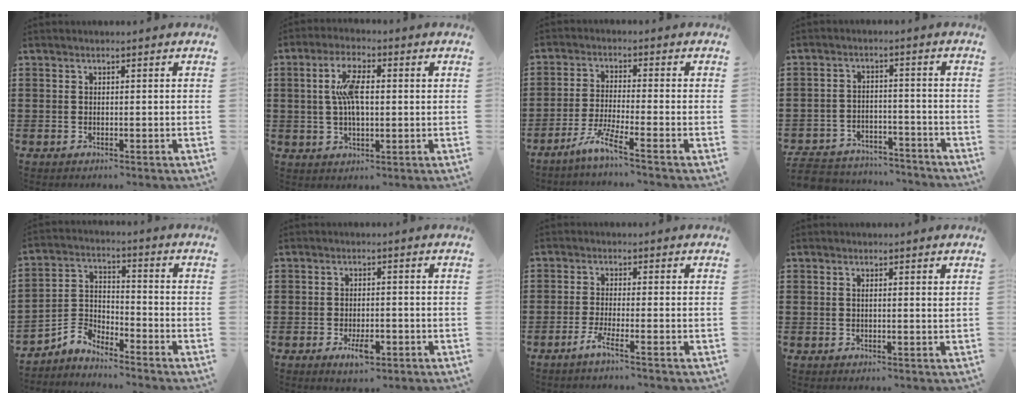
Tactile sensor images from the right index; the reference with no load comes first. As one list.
[{"total": 7.2, "force": [0.9, 2.6, 6.7], "torque": [-0.144, 0.007, 0.007]}, {"total": 5.1, "force": [-3.9, -0.5, 3.3], "torque": [-0.075, -0.013, -0.078]}, {"total": 4.9, "force": [-4.8, 1.0, 0.5], "torque": [-0.023, 0.005, -0.101]}, {"total": 4.1, "force": [-3.9, 1.1, 0.4], "torque": [-0.023, 0.003, -0.085]}, {"total": 3.9, "force": [-1.8, 1.5, 3.2], "torque": [-0.058, 0.001, -0.032]}, {"total": 3.1, "force": [-2.0, -0.4, 2.3], "torque": [-0.052, -0.010, -0.042]}, {"total": 1.0, "force": [0.4, 0.1, 0.9], "torque": [-0.019, 0.002, 0.007]}]